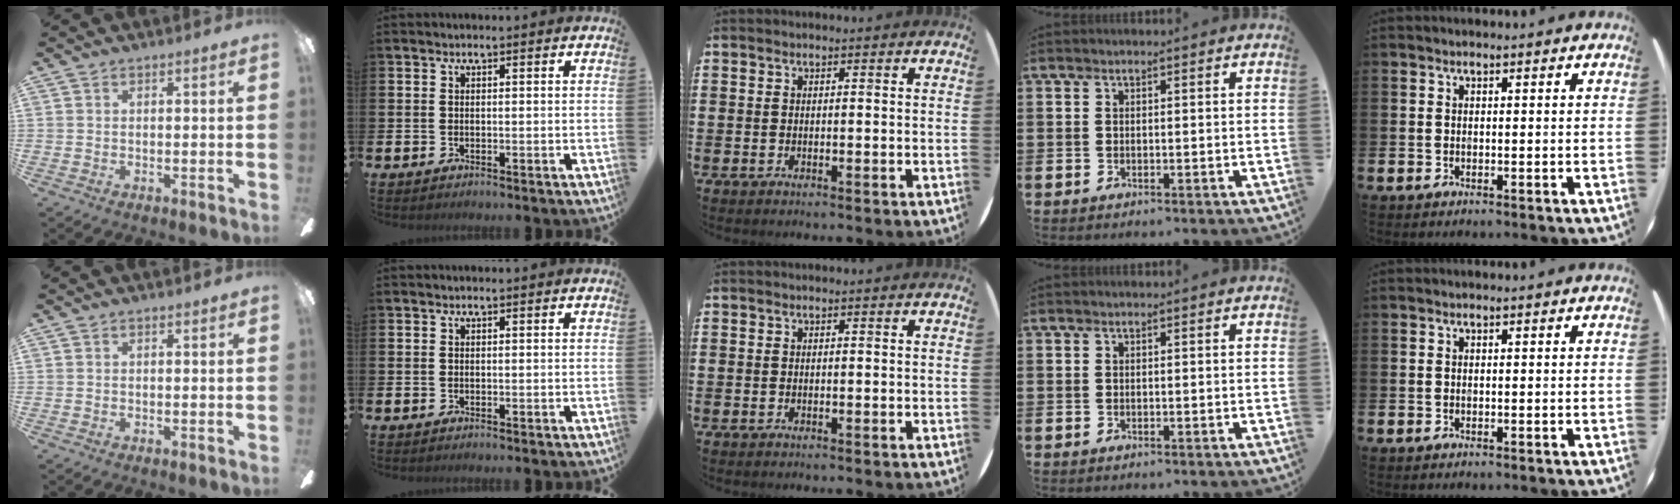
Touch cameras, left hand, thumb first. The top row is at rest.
{}